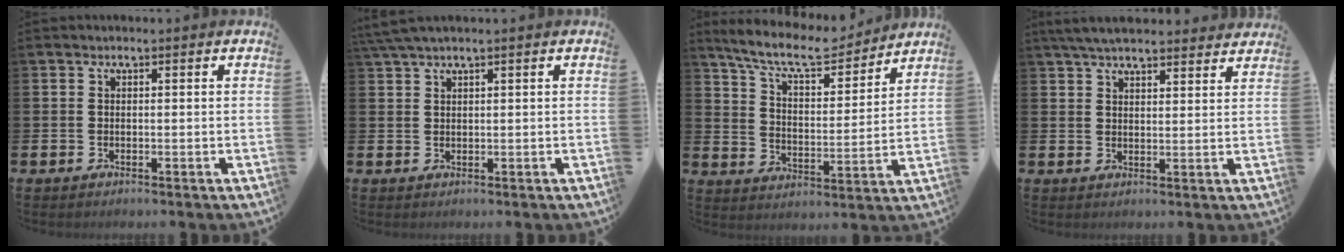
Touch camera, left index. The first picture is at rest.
{"total": 2.5, "force": [2.0, 0.0, 1.5], "torque": [-0.036, 0.003, 0.039]}
{"total": 9.8, "force": [8.8, 1.9, 3.7], "torque": [-0.095, -0.054, 0.152]}
{"total": 5.3, "force": [5.0, 1.0, 1.4], "torque": [-0.036, -0.015, 0.093]}